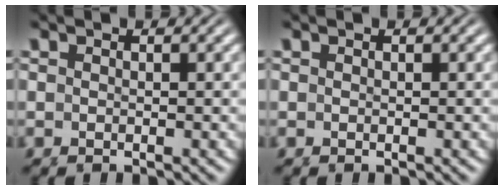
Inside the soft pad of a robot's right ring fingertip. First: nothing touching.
{"total": 0.0}